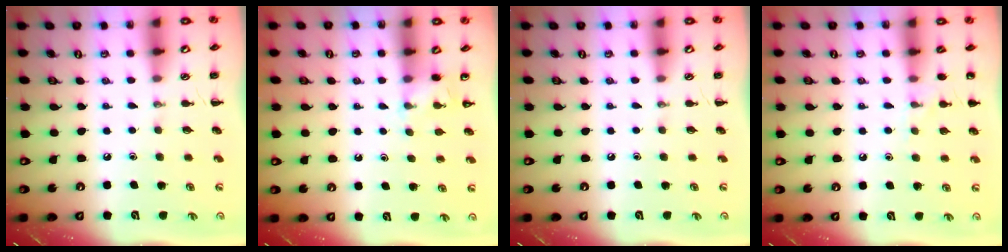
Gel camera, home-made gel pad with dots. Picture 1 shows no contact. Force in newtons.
{"total": 5.2, "press": 5.0, "slide": 1.5}
{"total": 0.0}
{"total": 6.5, "press": 6.2, "slide": 1.9}